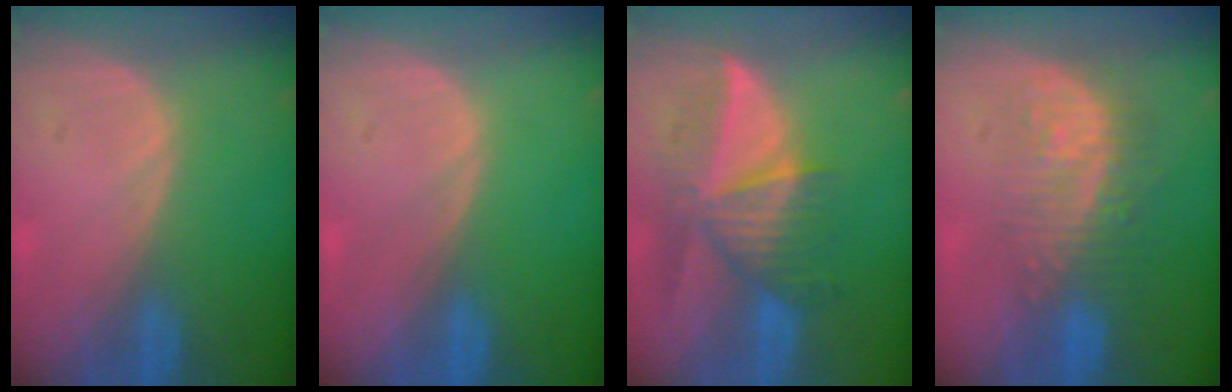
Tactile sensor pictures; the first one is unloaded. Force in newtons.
{"total": 0.0}
{"total": 8.4, "press": 7.9, "slide": 3.0}
{"total": 8.9, "press": 8.3, "slide": 3.2}